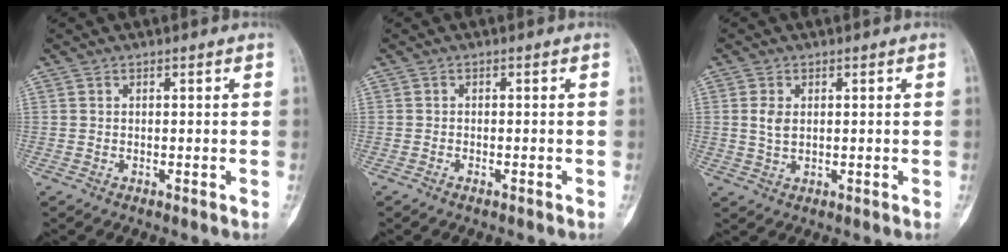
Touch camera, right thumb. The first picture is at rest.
{"total": 0.9, "force": [-0.6, 0.3, 0.5], "torque": [-0.012, 0.003, -0.009]}
{"total": 3.1, "force": [0.6, 1.9, 2.3], "torque": [-0.046, -0.004, 0.014]}